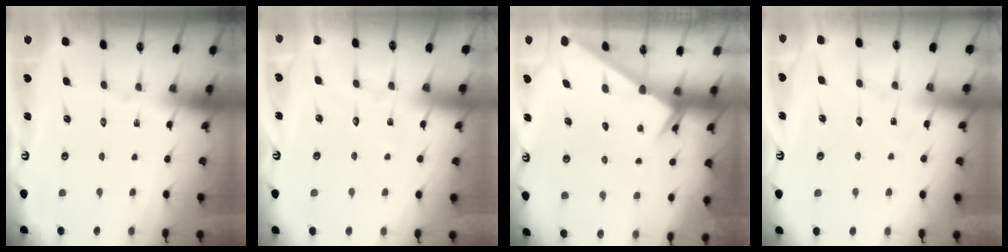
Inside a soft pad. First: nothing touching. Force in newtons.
{"total": 2.6, "press": 2.6, "slide": 0.3}
{"total": 2.3, "press": 2.3, "slide": 0.1}
{"total": 5.3, "press": 5.3, "slide": 0.5}